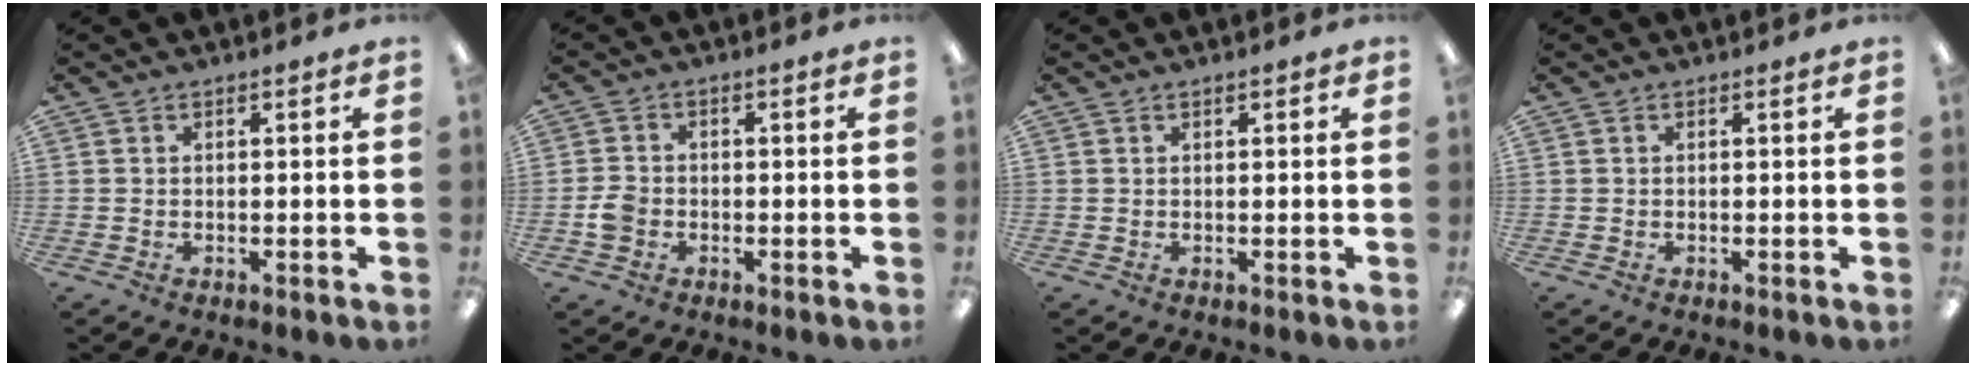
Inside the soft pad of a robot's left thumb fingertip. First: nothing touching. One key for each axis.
{"total": 3.5, "fx": -1.2, "fy": 2.7, "fz": 1.8, "tx": -0.029, "ty": 0.009, "tz": -0.022}
{"total": 0.7, "fx": 0.4, "fy": 0.2, "fz": 0.6, "tx": -0.012, "ty": 0.001, "tz": 0.007}
{"total": 0.0}